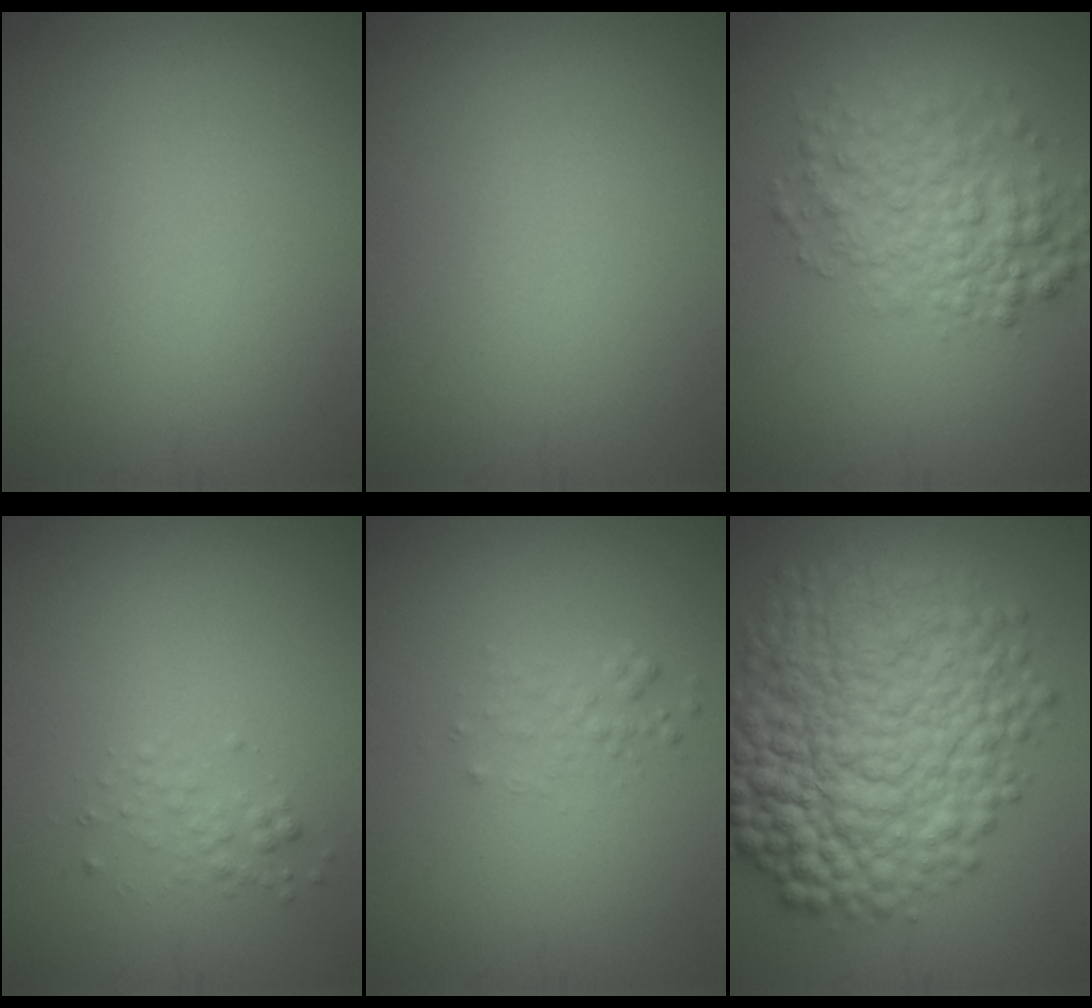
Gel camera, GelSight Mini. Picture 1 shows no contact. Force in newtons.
{"total": 0.0}
{"total": 4.9, "press": 4.9, "slide": 0.2}
{"total": 1.2, "press": 1.2, "slide": 0.1}
{"total": 1.1, "press": 1.1, "slide": 0.1}
{"total": 13.5, "press": 13.5, "slide": 0.1}